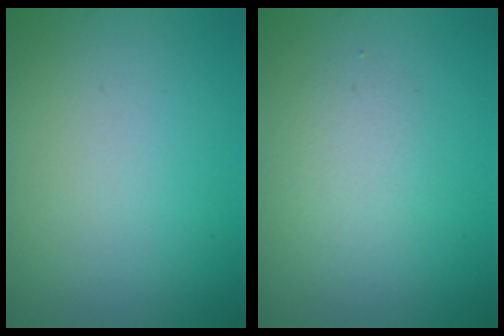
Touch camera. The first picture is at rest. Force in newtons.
{"total": 2.0, "press": 2.0, "slide": 0.2}